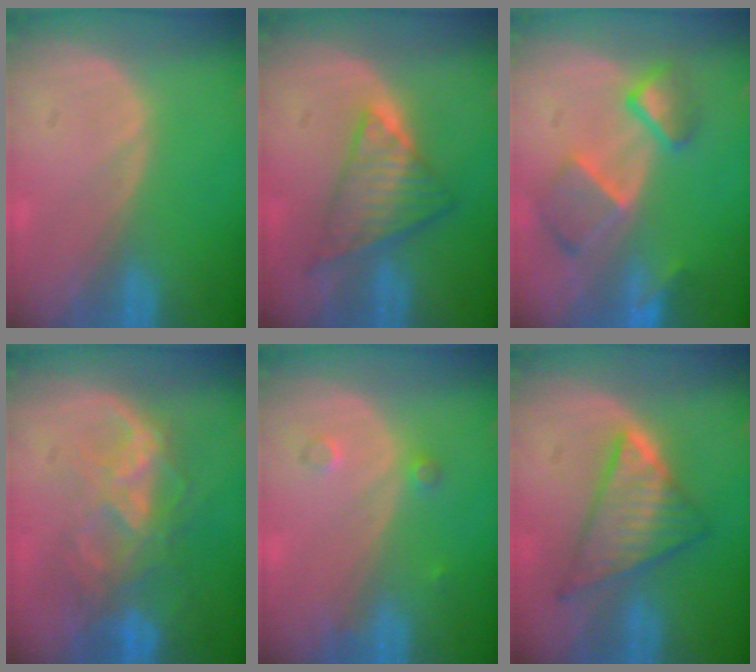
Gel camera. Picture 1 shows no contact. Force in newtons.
{"total": 6.7, "press": 6.4, "slide": 1.9}
{"total": 7.7, "press": 6.7, "slide": 3.7}
{"total": 8.2, "press": 7.3, "slide": 3.7}
{"total": 1.7, "press": 1.7, "slide": 0.3}
{"total": 7.5, "press": 7.5, "slide": 0.4}